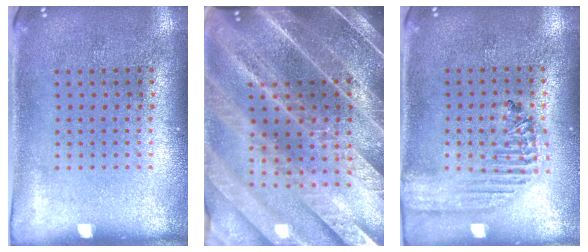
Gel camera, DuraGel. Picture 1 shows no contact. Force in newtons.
{"total": 5.5, "press": 4.6, "slide": 2.9}
{"total": 1.8, "press": 1.7, "slide": 0.6}